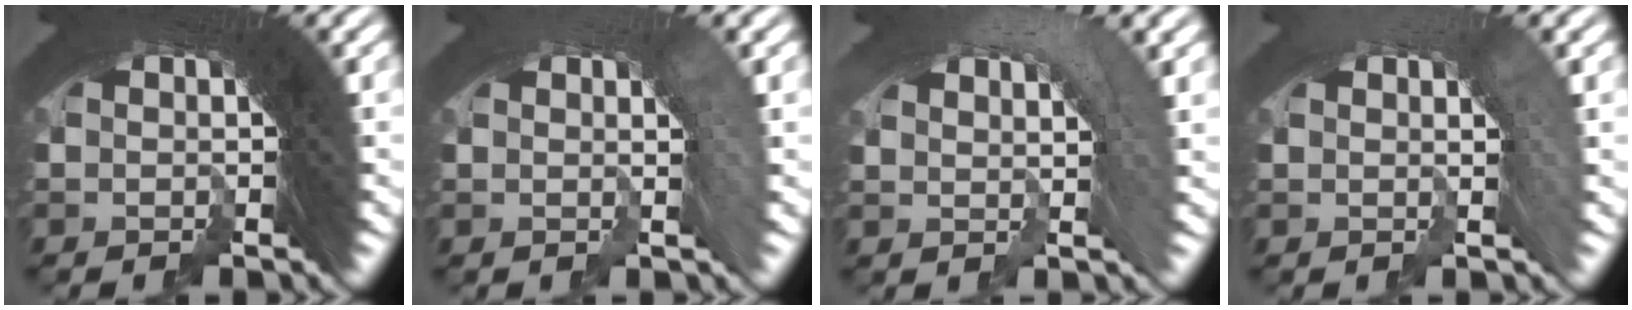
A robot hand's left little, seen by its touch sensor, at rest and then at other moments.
{"total": 1.7, "force": [-1.5, -0.5, -0.6], "torque": [0.010, -0.008, -0.019]}
{"total": 1.8, "force": [-0.7, 1.3, 1.0], "torque": [-0.011, 0.001, -0.011]}
{"total": 3.4, "force": [-2.7, -1.0, -1.7], "torque": [0.025, -0.013, -0.035]}